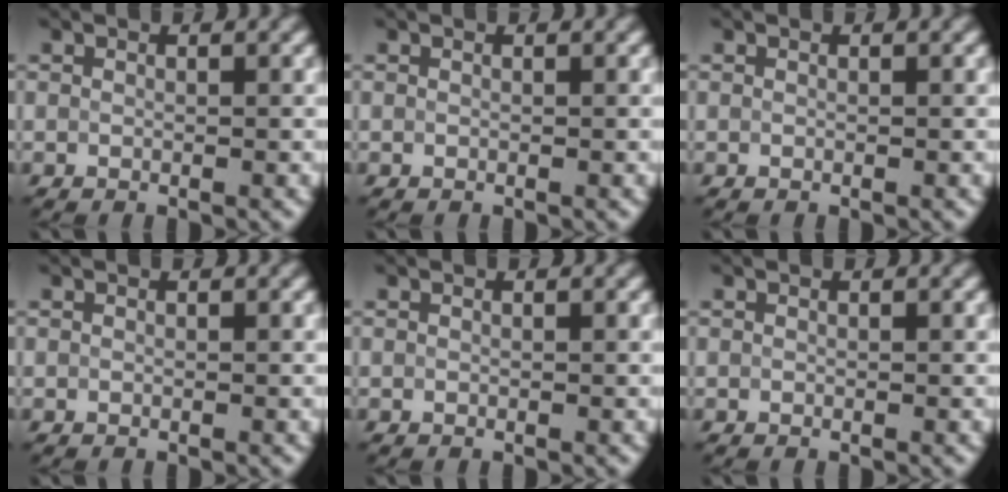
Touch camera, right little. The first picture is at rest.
{"total": 0.0}
{"total": 0.0}
{"total": 0.0}
{"total": 0.0}
{"total": 0.0}